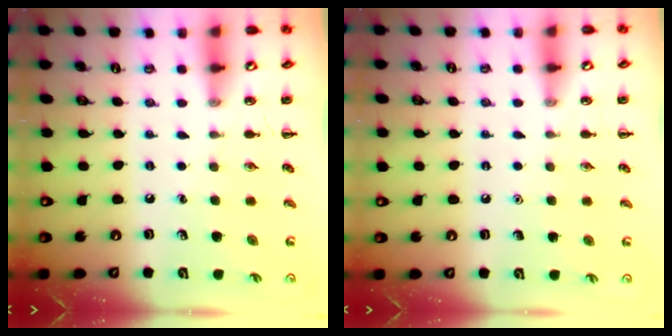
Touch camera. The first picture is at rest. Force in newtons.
{"total": 1.6, "press": 1.6, "slide": 0.1}